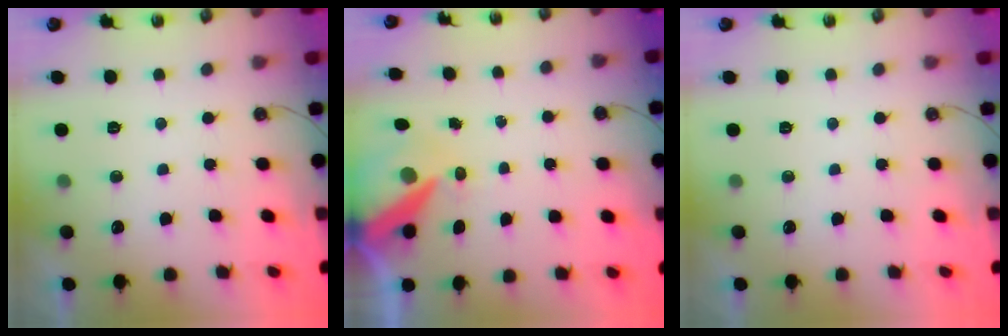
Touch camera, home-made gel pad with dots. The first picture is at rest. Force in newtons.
{"total": 11.4, "press": 11.4, "slide": 1.2}
{"total": 0.0}